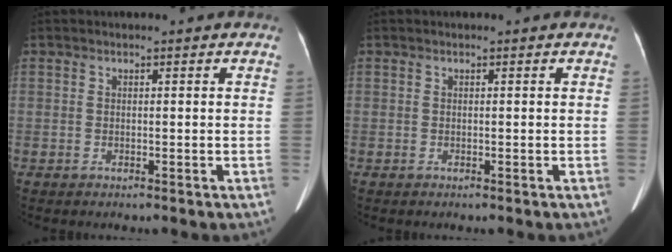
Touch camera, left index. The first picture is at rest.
{"total": 0.0}